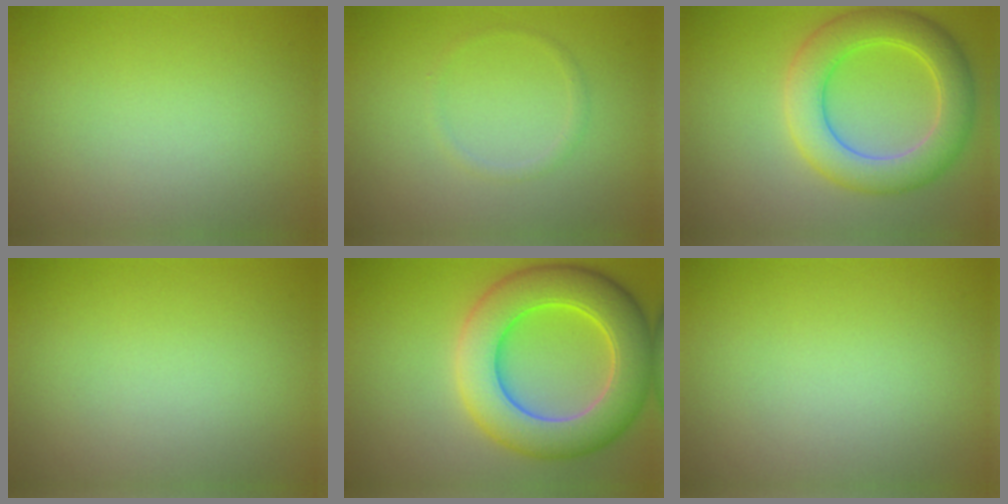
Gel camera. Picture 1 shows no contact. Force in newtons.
{"total": 0.9, "press": 0.9, "slide": 0.1}
{"total": 6.3, "press": 6.3, "slide": 0.4}
{"total": 0.0}
{"total": 9.4, "press": 9.4, "slide": 0.3}
{"total": 0.0}